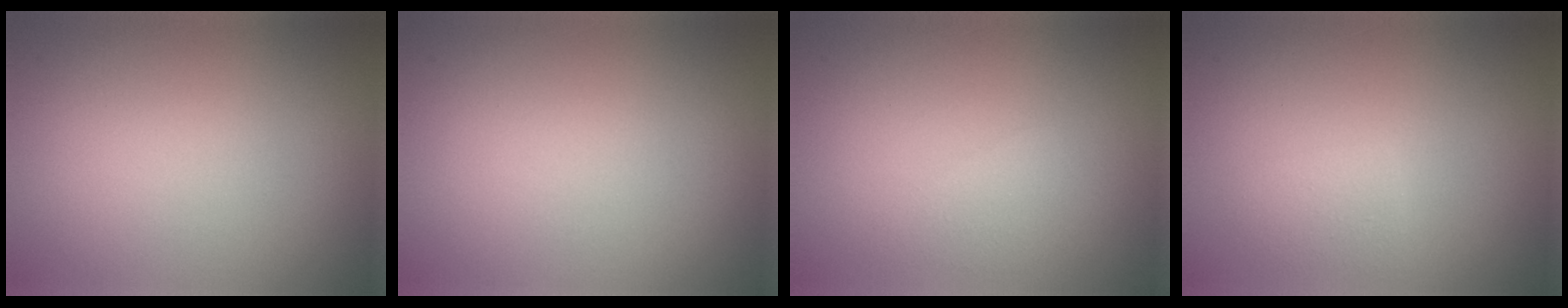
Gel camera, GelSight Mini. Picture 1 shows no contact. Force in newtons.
{"total": 0.0}
{"total": 1.7, "press": 1.7, "slide": 0.1}
{"total": 1.5, "press": 1.5, "slide": 0.1}